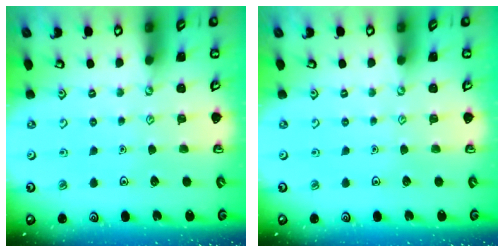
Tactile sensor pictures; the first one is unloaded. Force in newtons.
{"total": 0.0}